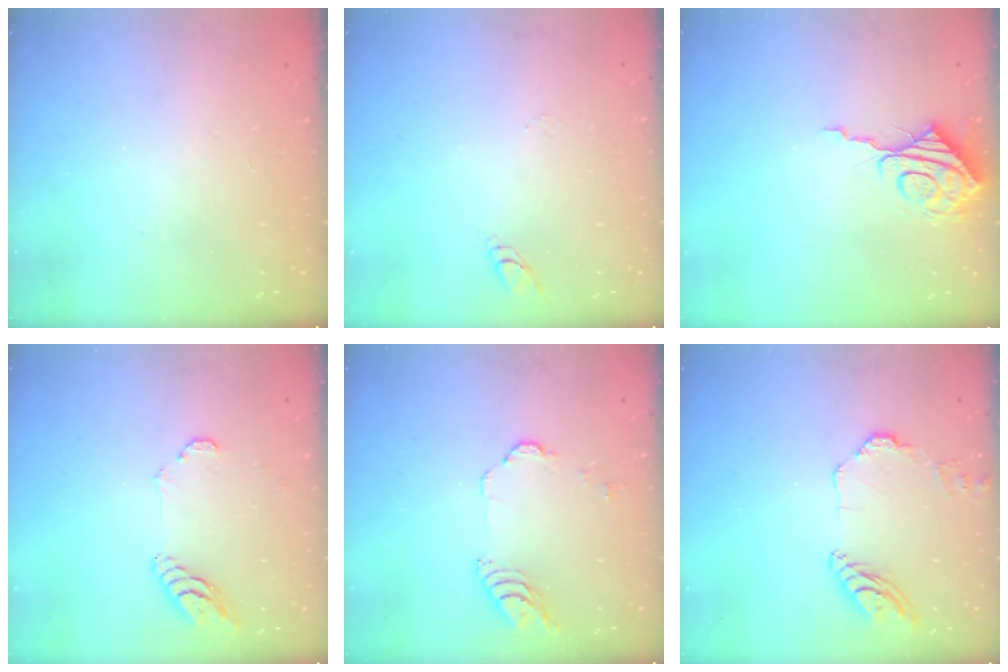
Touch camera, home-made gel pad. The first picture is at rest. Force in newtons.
{"total": 5.1, "press": 5.1, "slide": 0.5}
{"total": 9.7, "press": 9.6, "slide": 0.8}
{"total": 7.7, "press": 7.7, "slide": 0.6}
{"total": 6.8, "press": 6.7, "slide": 0.7}
{"total": 10.4, "press": 10.4, "slide": 0.7}